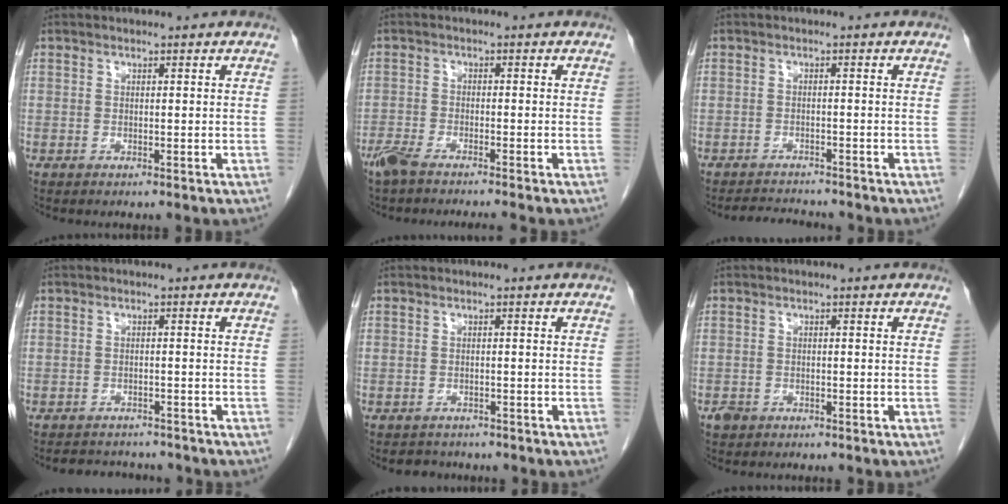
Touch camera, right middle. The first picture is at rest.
{"total": 5.4, "force": [-4.6, 0.1, 2.8], "torque": [-0.046, -0.014, -0.081]}
{"total": 4.0, "force": [-3.9, 0.5, 0.5], "torque": [-0.008, -0.011, -0.062]}
{"total": 5.4, "force": [-5.1, 1.7, 0.8], "torque": [-0.007, 0.001, -0.067]}
{"total": 2.2, "force": [-1.9, 1.1, -0.2], "torque": [-0.003, 0.001, -0.028]}
{"total": 1.5, "force": [-1.0, 1.0, 0.5], "torque": [-0.014, 0.002, -0.015]}